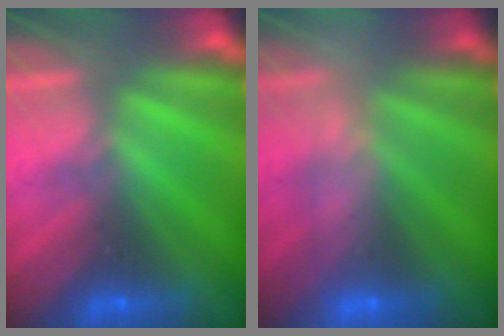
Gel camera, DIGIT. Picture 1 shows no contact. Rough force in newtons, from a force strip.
{"total": 2.6}